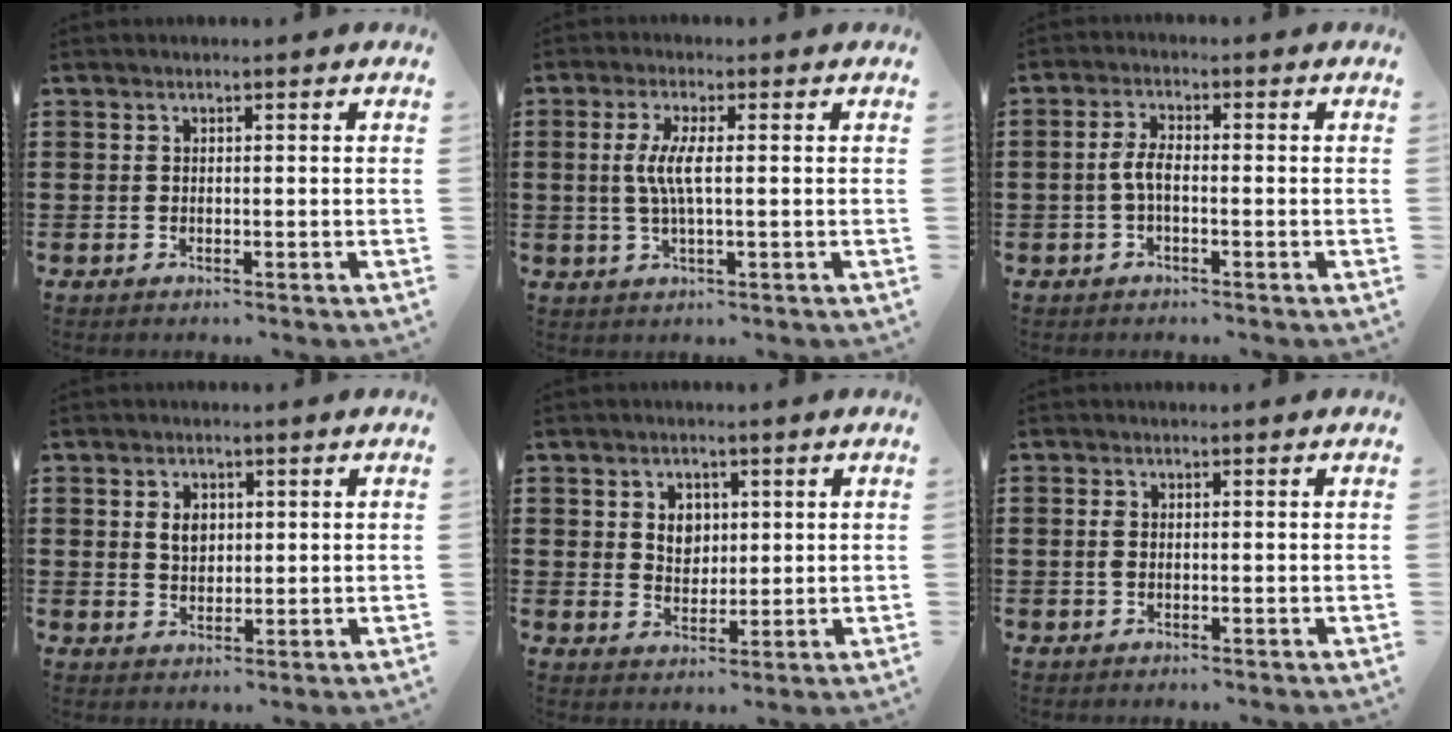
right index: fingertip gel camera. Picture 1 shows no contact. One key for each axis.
{"total": 4.7, "fx": 0.1, "fy": 0.6, "fz": 4.6, "tx": -0.107, "ty": -0.011, "tz": -0.008}
{"total": 2.7, "fx": -0.7, "fy": 0.9, "fz": 2.5, "tx": -0.067, "ty": -0.005, "tz": -0.021}
{"total": 3.0, "fx": 0.7, "fy": 2.1, "fz": 2.0, "tx": -0.046, "ty": 0.009, "tz": 0.013}
{"total": 3.6, "fx": 1.2, "fy": 2.8, "fz": 1.8, "tx": -0.037, "ty": 0.008, "tz": 0.017}
{"total": 1.3, "fx": -0.1, "fy": 0.6, "fz": 1.1, "tx": -0.031, "ty": 0.000, "tz": -0.005}